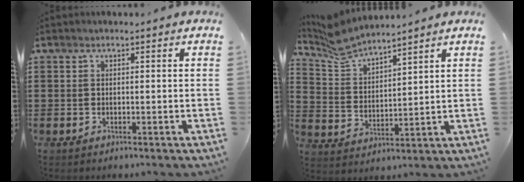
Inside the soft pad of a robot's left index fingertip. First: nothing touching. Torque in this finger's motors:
{"motor_torque": [0.34, -0.42, 0.01, 0.01]}